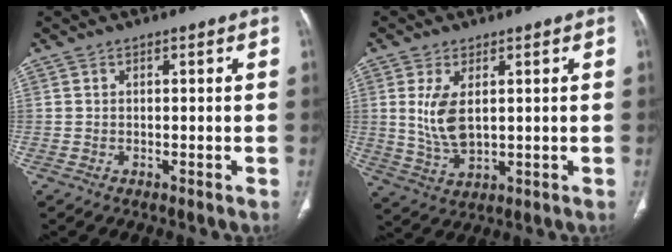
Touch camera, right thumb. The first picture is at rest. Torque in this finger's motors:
{"motor_torque": [-0.61, 1.00, 0.41, 0.82, 0.06]}